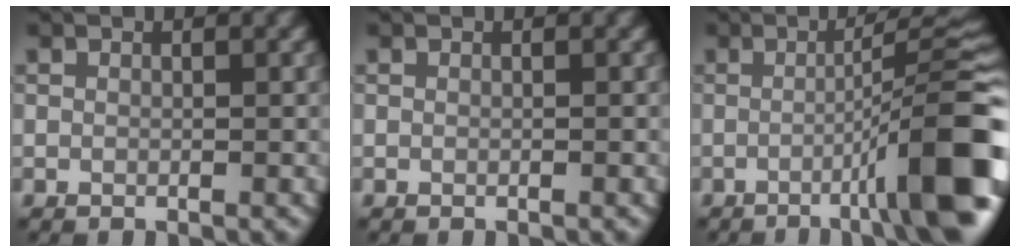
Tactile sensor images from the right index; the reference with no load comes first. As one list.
[{"total": 0.0}, {"total": 11.4, "force": [-3.9, 1.5, 10.7], "torque": [-0.129, 0.015, -0.059]}]